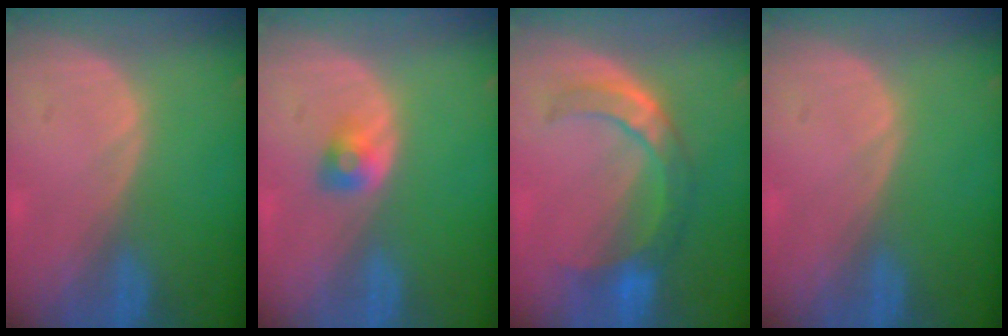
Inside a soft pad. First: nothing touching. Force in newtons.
{"total": 2.3, "press": 2.2, "slide": 0.7}
{"total": 6.9, "press": 6.8, "slide": 1.3}
{"total": 0.0}